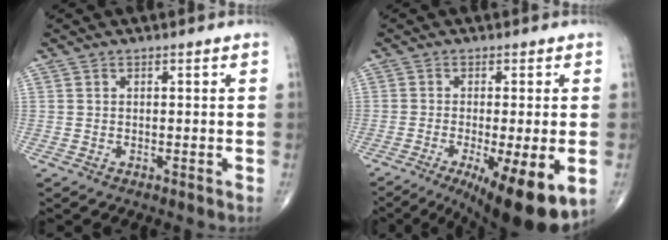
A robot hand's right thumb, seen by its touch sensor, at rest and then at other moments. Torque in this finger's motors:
{"motor_torque": [0.19, 0.76, 0.25, -0.29, 0.11]}